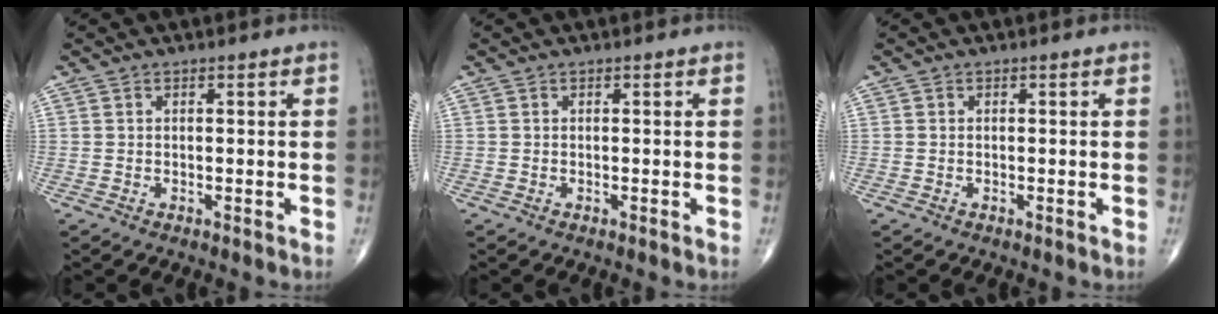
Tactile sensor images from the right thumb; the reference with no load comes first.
{"total": 0.0}
{"total": 0.0}